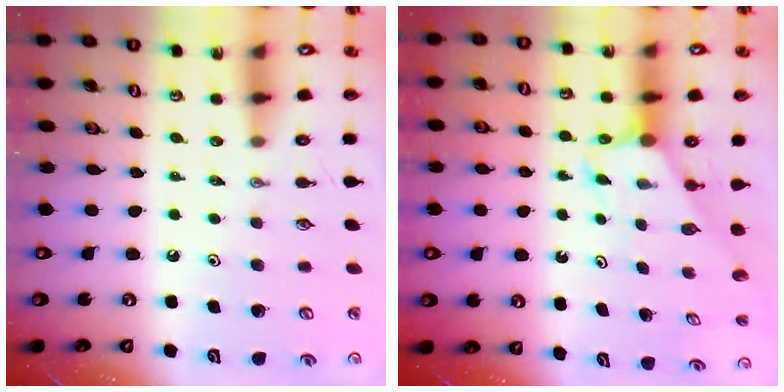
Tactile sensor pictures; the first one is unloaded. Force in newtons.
{"total": 4.1, "press": 4.0, "slide": 0.4}